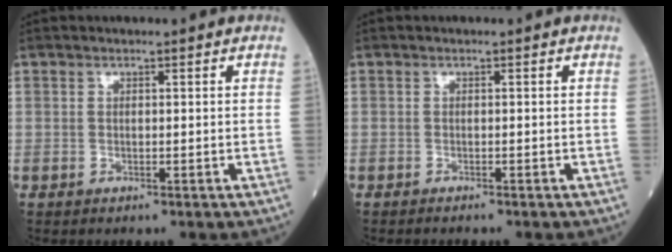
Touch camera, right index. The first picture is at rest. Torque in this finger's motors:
{"motor_torque": [-0.11, -0.25, 0.04, -0.01]}